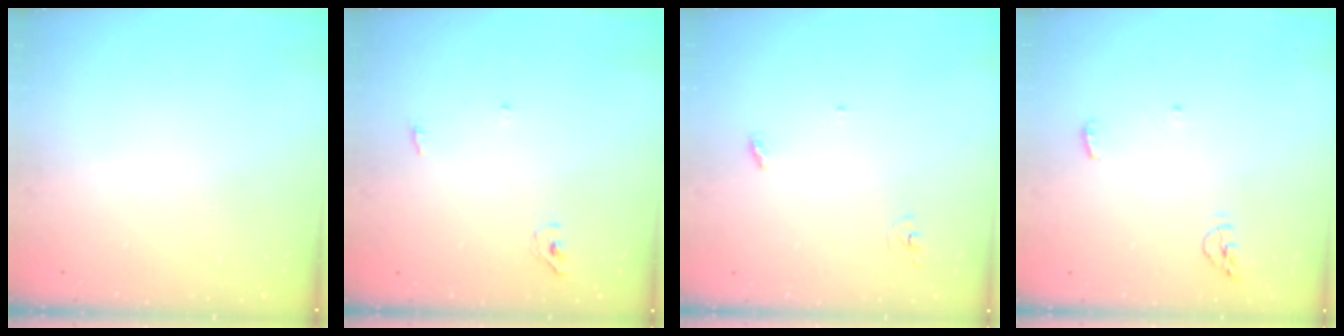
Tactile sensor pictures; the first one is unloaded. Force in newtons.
{"total": 3.4, "press": 3.4, "slide": 0.7}
{"total": 2.8, "press": 2.8, "slide": 0.2}
{"total": 4.1, "press": 3.9, "slide": 1.3}